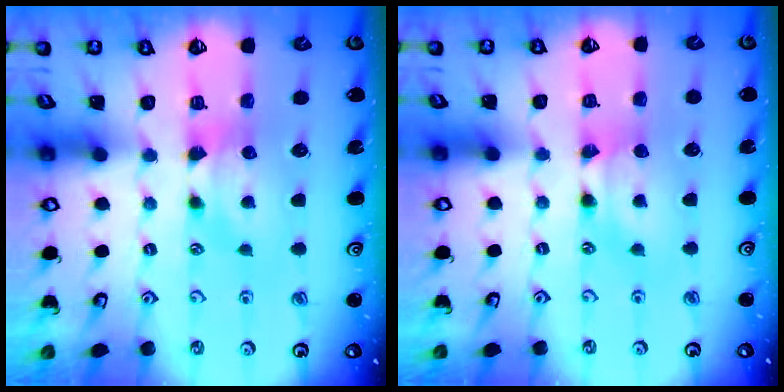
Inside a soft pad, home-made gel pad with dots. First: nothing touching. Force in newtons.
{"total": 1.6, "press": 1.6, "slide": 0.1}